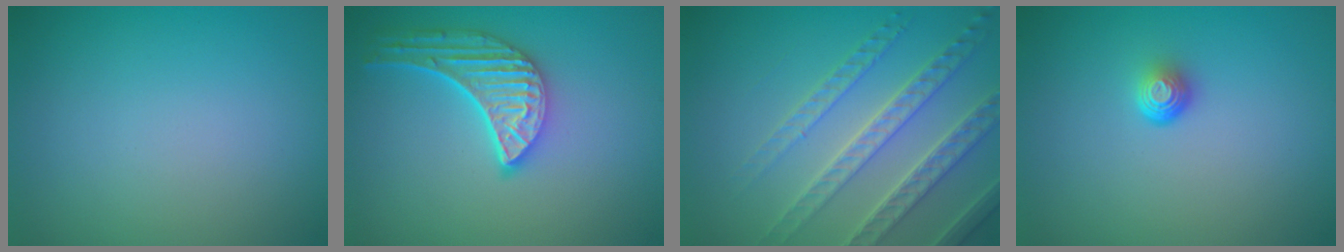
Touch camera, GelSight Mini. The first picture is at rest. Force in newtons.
{"total": 5.1, "press": 4.0, "slide": 3.1}
{"total": 4.4, "press": 4.2, "slide": 1.5}
{"total": 1.7, "press": 1.1, "slide": 1.3}